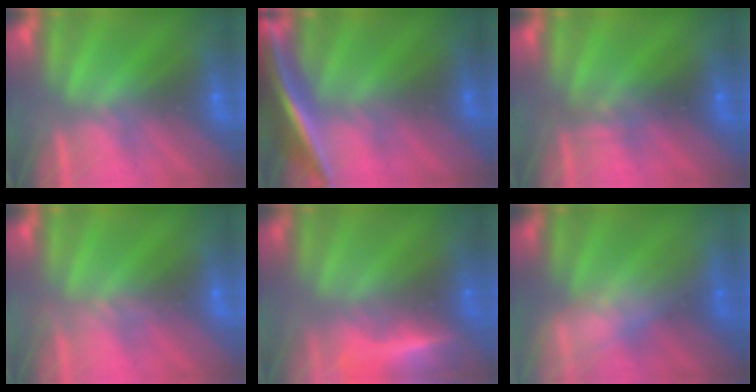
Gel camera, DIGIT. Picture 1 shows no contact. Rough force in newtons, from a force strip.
{"total": 7.5}
{"total": 2.3}
{"total": 3.6}
{"total": 6.0}
{"total": 2.9}